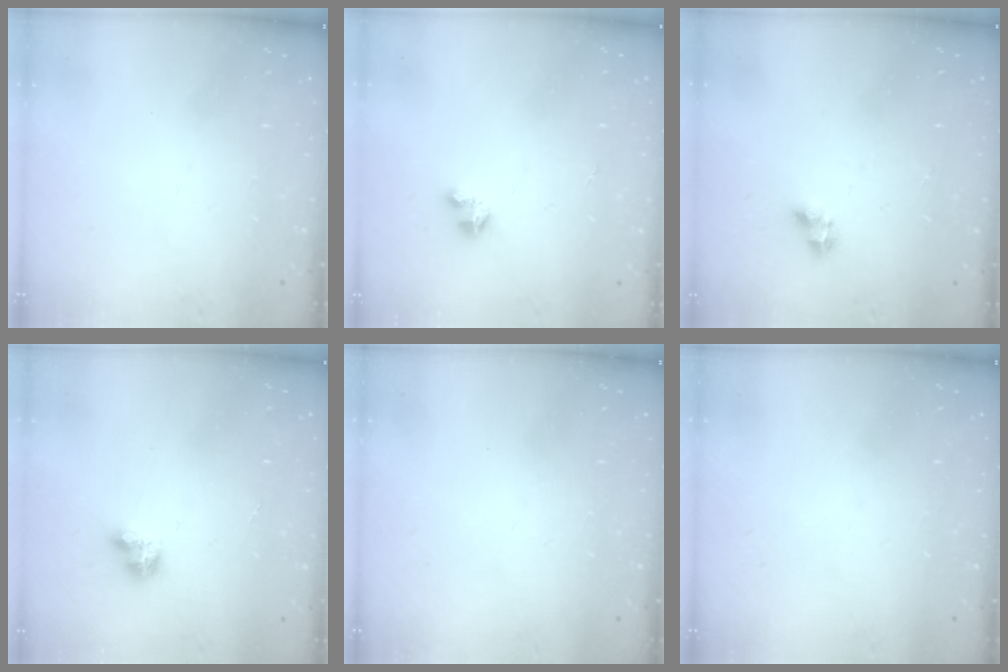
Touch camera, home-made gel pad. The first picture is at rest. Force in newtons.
{"total": 1.9, "press": 1.9, "slide": 0.1}
{"total": 3.7, "press": 3.7, "slide": 0.3}
{"total": 4.5, "press": 4.5, "slide": 0.4}
{"total": 0.0}
{"total": 0.0}